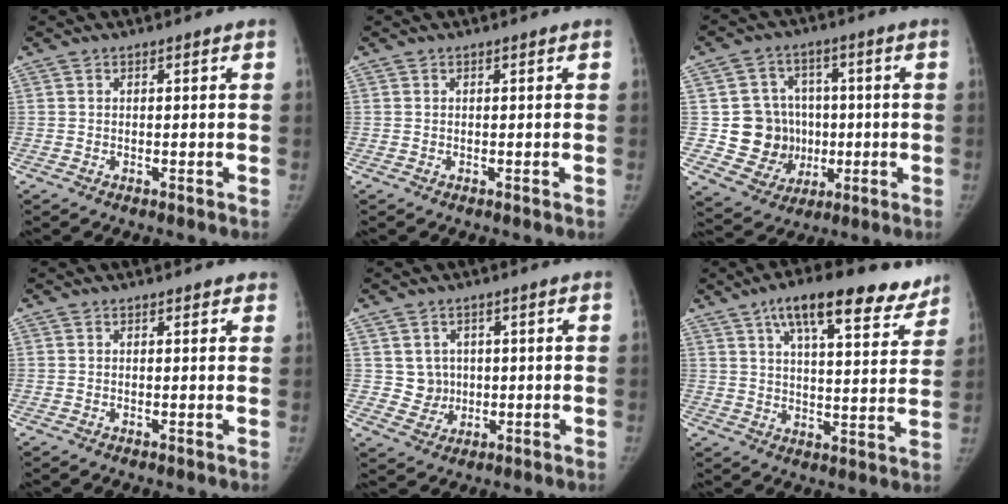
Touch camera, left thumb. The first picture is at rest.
{"total": 0.0}
{"total": 11.9, "force": [-0.5, 11.2, 4.0], "torque": [-0.012, 0.015, 0.009]}
{"total": 1.3, "force": [1.0, 0.6, 0.6], "torque": [0.006, -0.001, 0.007]}
{"total": 4.6, "force": [0.5, 4.5, 0.9], "torque": [0.013, 0.002, 0.013]}
{"total": 17.7, "force": [11.7, 6.2, 11.7], "torque": [-0.132, -0.029, 0.173]}